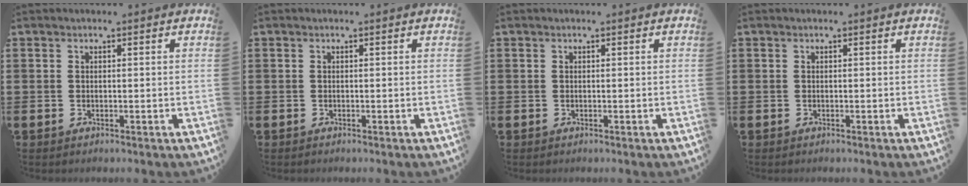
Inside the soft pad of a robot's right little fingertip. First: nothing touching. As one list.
[{"total": 0.0}, {"total": 0.0}, {"total": 0.0}]